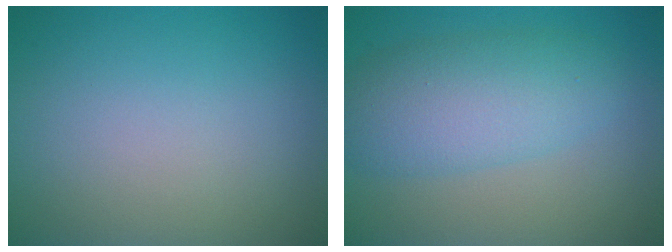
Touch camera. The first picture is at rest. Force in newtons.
{"total": 5.9, "press": 5.9, "slide": 0.1}